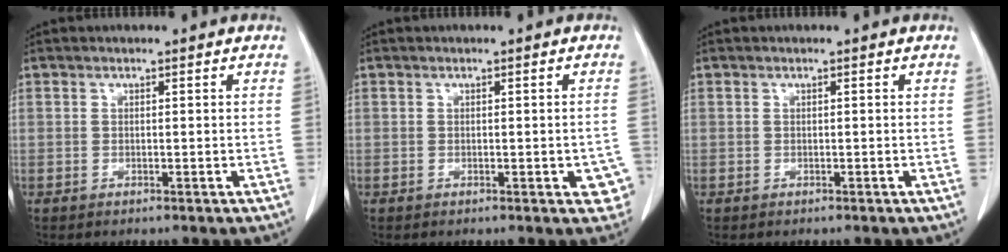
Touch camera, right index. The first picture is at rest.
{"total": 3.8, "force": [-1.3, 1.4, 3.3], "torque": [-0.019, 0.003, -0.014]}
{"total": 0.0}